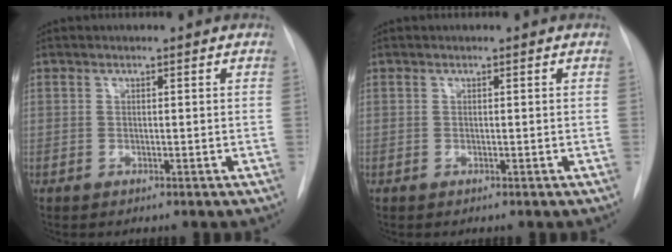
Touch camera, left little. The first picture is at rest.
{"total": 0.0}